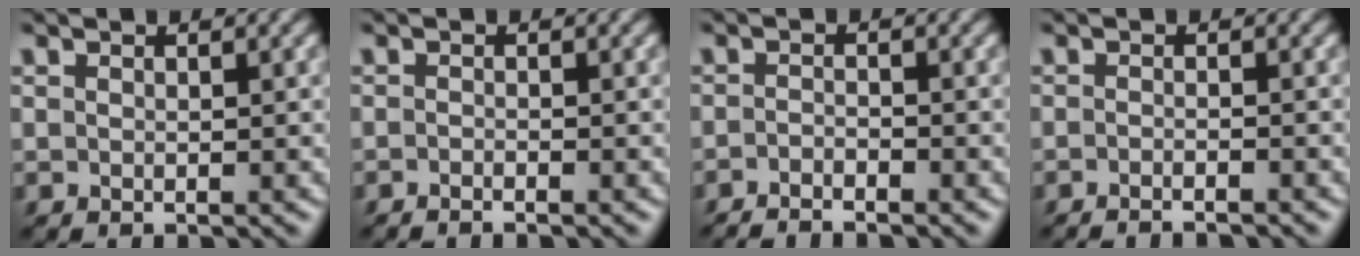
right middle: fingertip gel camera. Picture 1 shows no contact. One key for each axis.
{"total": 0.9, "fx": -0.7, "fy": 0.2, "fz": 0.5, "tx": -0.009, "ty": -0.002, "tz": -0.016}
{"total": 2.1, "fx": -1.8, "fy": 0.4, "fz": 1.0, "tx": -0.017, "ty": -0.002, "tz": -0.038}
{"total": 2.3, "fx": -1.8, "fy": 0.5, "fz": 1.3, "tx": -0.010, "ty": -0.001, "tz": -0.033}